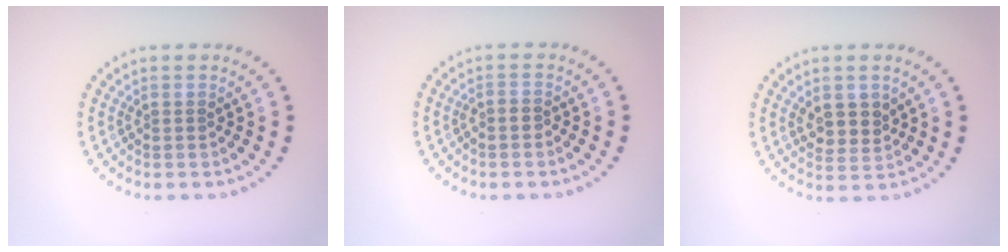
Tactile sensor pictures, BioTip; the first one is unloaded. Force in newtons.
{"total": 0.8, "press": 0.6, "slide": 0.5}
{"total": 2.6, "press": 2.4, "slide": 1.0}